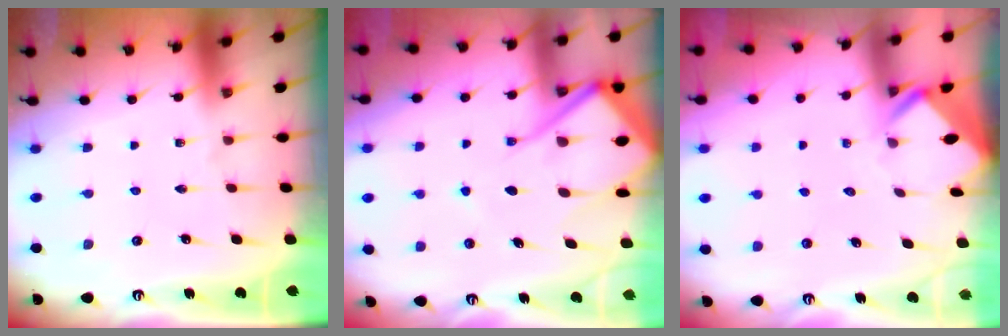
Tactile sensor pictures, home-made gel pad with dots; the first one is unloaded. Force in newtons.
{"total": 13.3, "press": 13.3, "slide": 1.3}
{"total": 2.6, "press": 2.6, "slide": 0.1}